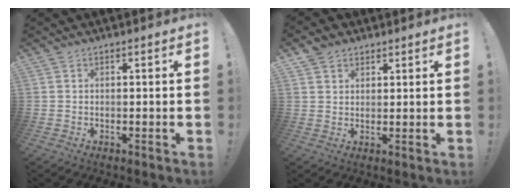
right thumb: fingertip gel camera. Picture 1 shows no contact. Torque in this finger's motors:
{"motor_torque": [-0.58, 0.30, -0.08, -0.16, 0.10]}